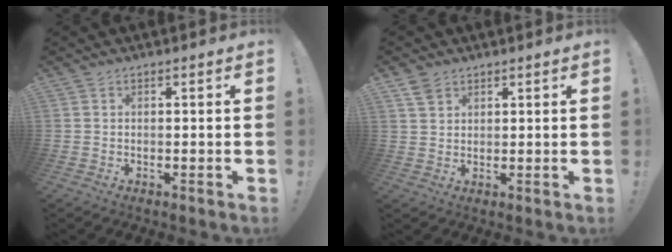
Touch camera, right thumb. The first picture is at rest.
{"total": 3.5, "force": [2.5, 2.1, 1.2], "torque": [-0.016, -0.012, 0.047]}